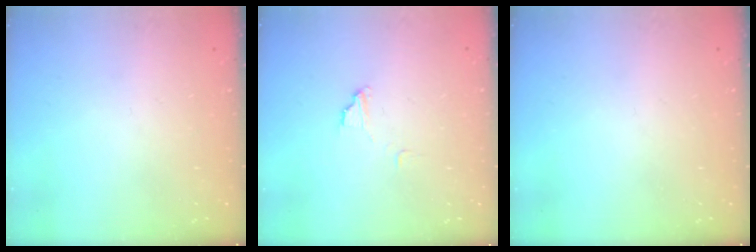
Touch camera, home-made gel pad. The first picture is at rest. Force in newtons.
{"total": 3.5, "press": 3.5, "slide": 0.3}
{"total": 0.0}